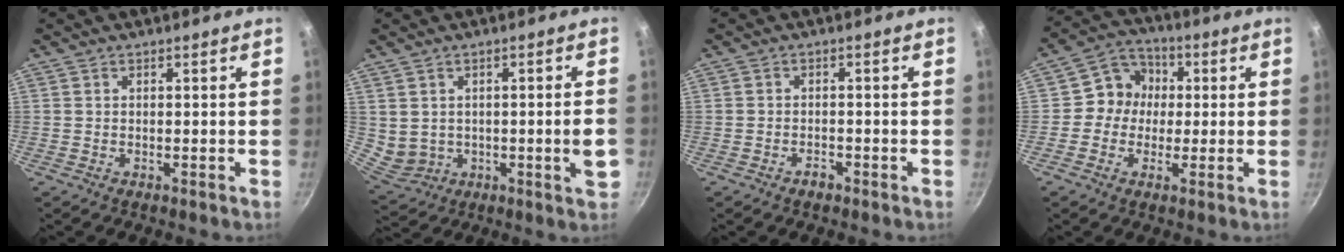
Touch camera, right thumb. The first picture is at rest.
{"total": 7.8, "force": [0.1, 3.9, 6.8], "torque": [-0.099, -0.006, 0.022]}
{"total": 1.8, "force": [-1.3, 1.0, 0.8], "torque": [-0.007, 0.015, -0.019]}
{"total": 6.2, "force": [0.1, 5.7, 2.3], "torque": [-0.006, 0.013, -0.018]}